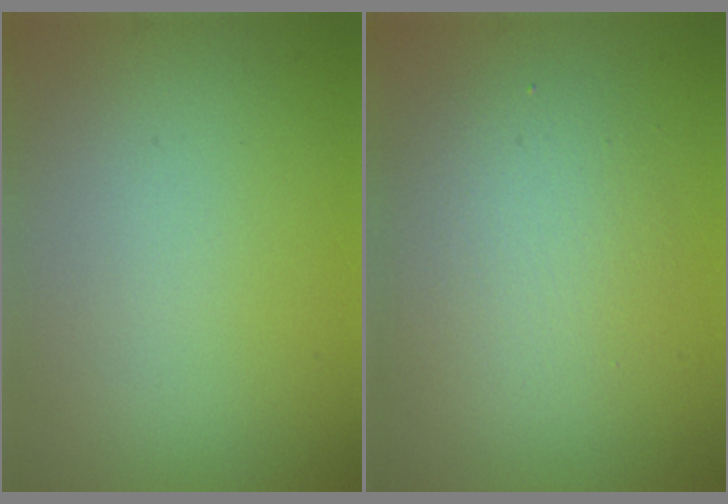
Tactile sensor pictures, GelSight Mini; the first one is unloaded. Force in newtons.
{"total": 3.7, "press": 3.7, "slide": 0.2}